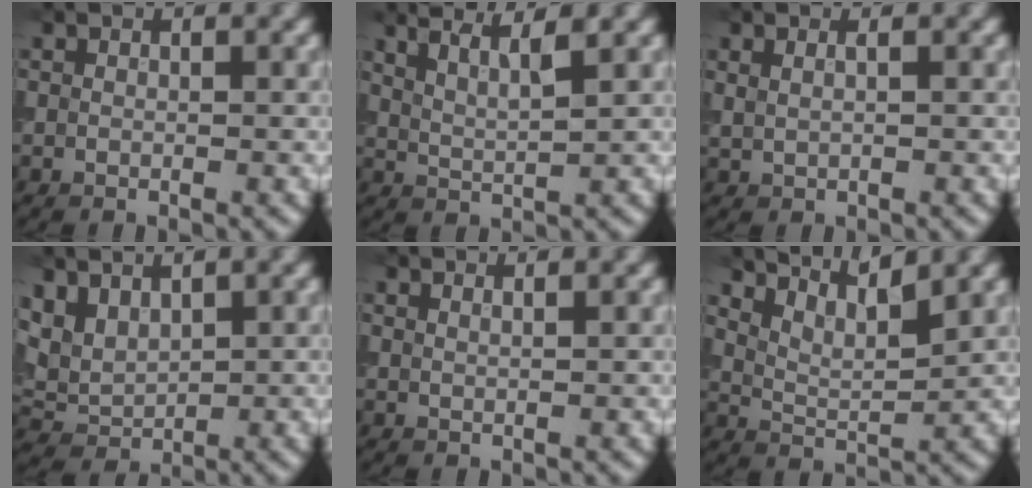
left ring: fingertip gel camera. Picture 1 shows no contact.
{"total": 3.9, "force": [2.8, 1.0, 2.5], "torque": [-0.033, 0.015, 0.029]}
{"total": 0.8, "force": [0.5, 0.3, 0.6], "torque": [-0.019, -0.003, 0.011]}
{"total": 2.9, "force": [1.9, 1.6, 1.5], "torque": [-0.041, 0.000, 0.036]}
{"total": 1.2, "force": [1.0, 0.2, 0.6], "torque": [-0.004, 0.001, 0.005]}
{"total": 5.0, "force": [4.0, 1.2, 2.7], "torque": [-0.049, 0.009, 0.048]}